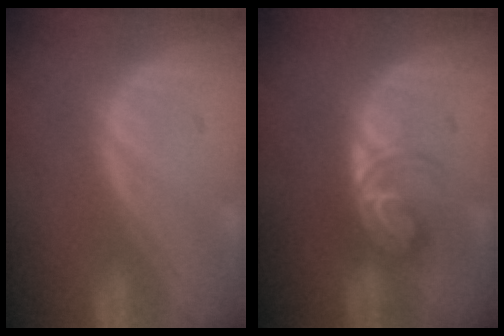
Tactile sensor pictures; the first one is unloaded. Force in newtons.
{"total": 5.6, "press": 4.9, "slide": 2.8}